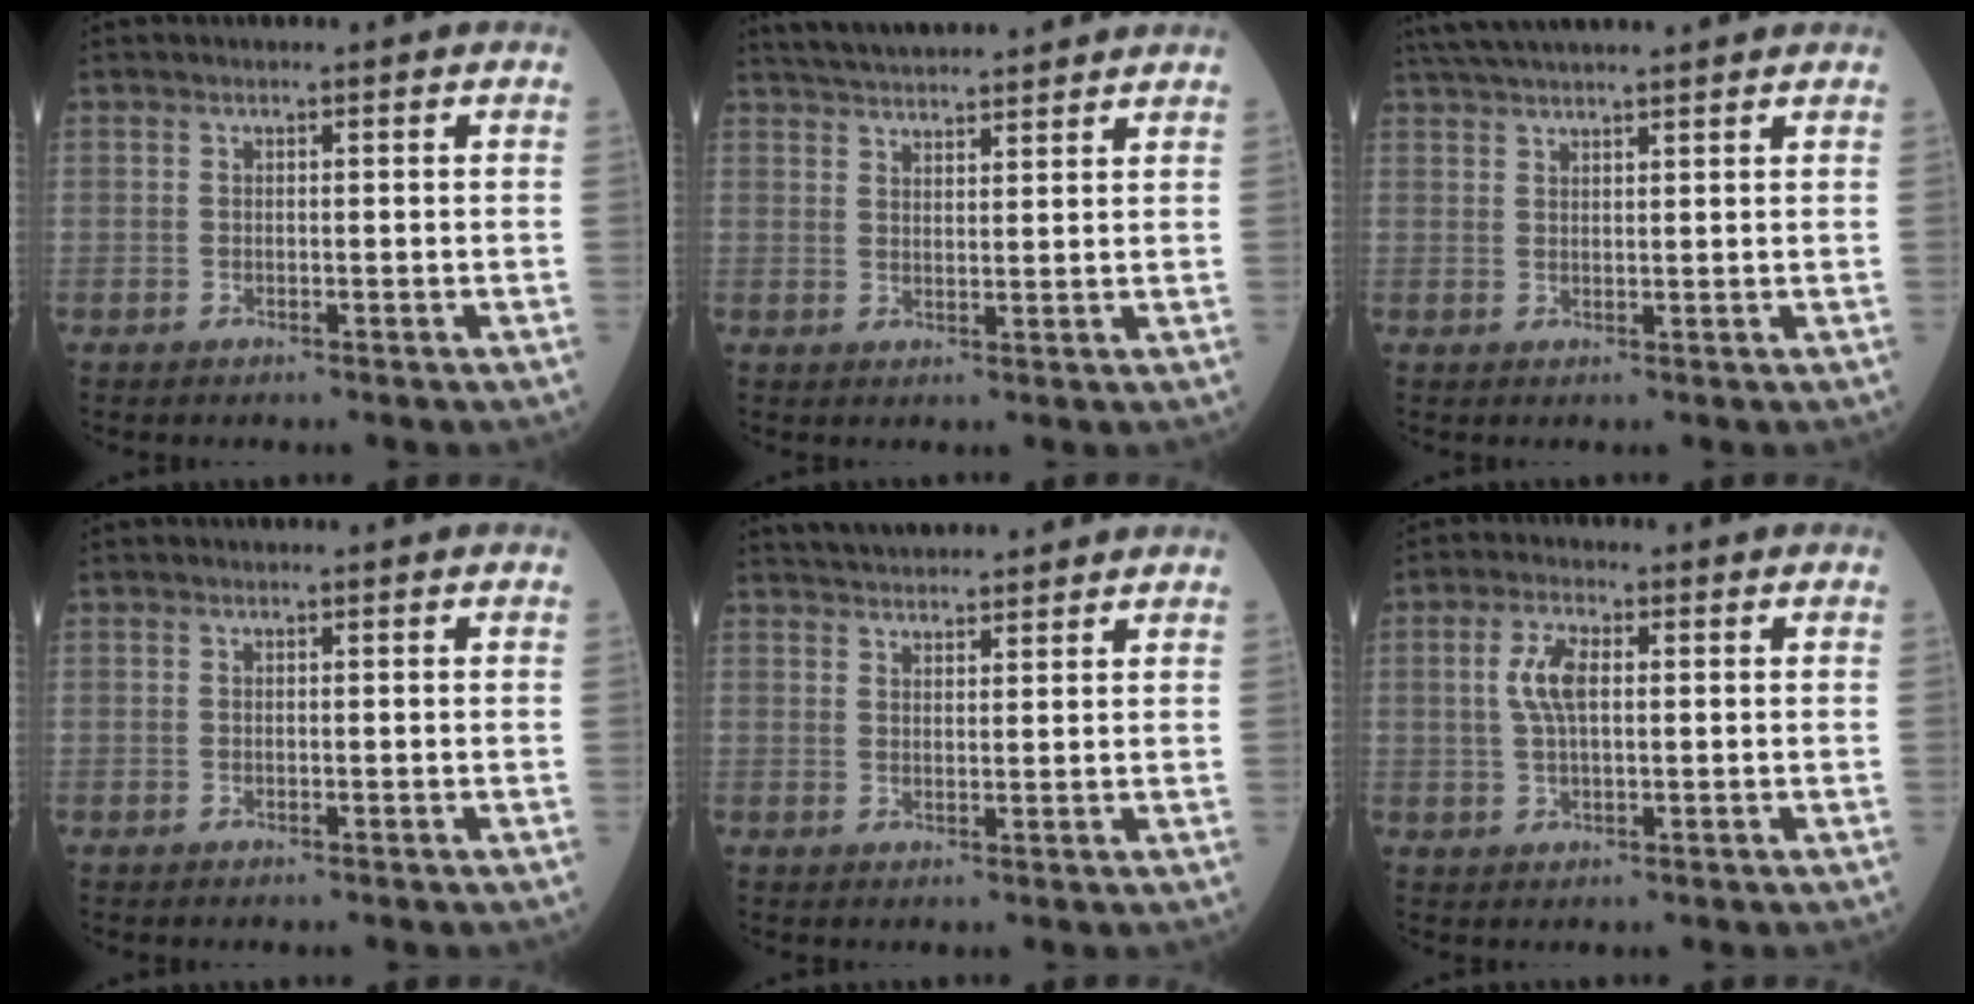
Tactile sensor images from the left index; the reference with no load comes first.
{"total": 12.0, "force": [11.2, 1.1, 4.0], "torque": [-0.074, 0.030, 0.168]}
{"total": 11.8, "force": [10.5, 0.4, 5.3], "torque": [-0.095, 0.039, 0.160]}
{"total": 0.0}
{"total": 9.1, "force": [8.7, 1.3, 2.6], "torque": [-0.045, 0.030, 0.127]}
{"total": 4.9, "force": [0.8, 1.8, 4.5], "torque": [-0.106, 0.010, 0.016]}